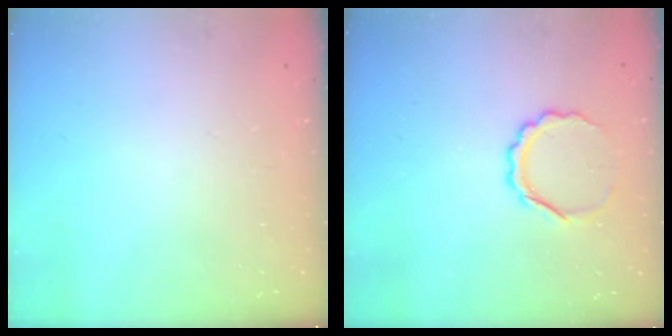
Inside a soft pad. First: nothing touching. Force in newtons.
{"total": 6.6, "press": 6.5, "slide": 0.8}